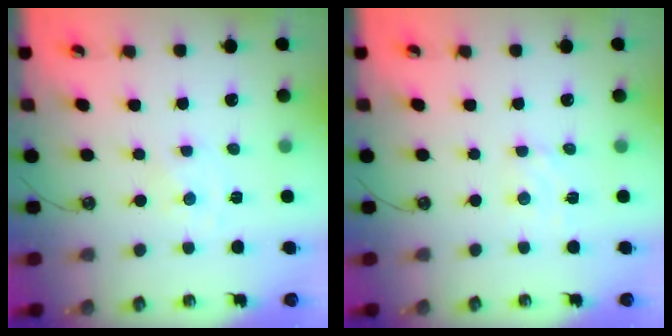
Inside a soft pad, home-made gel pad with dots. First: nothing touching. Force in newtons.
{"total": 3.8, "press": 3.8, "slide": 0.4}